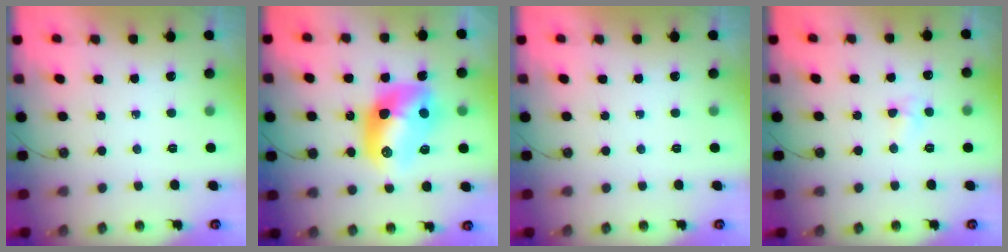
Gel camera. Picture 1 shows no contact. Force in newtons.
{"total": 14.1, "press": 14.1, "slide": 1.0}
{"total": 0.0}
{"total": 4.7, "press": 4.7, "slide": 0.7}